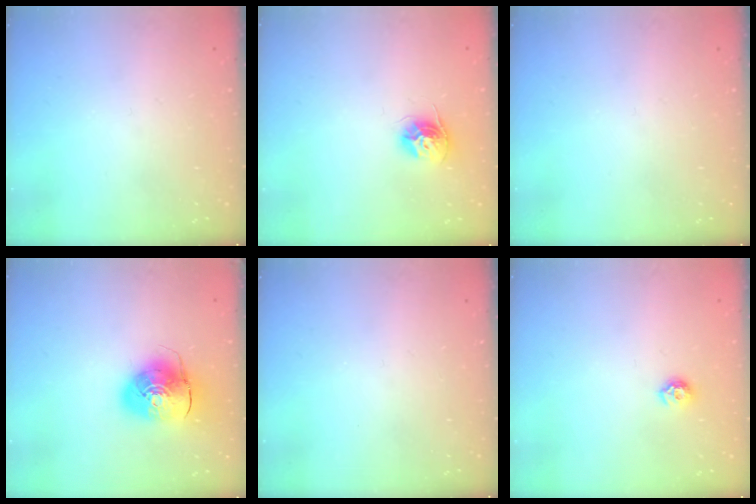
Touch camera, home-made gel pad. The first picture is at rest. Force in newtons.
{"total": 10.6, "press": 10.5, "slide": 0.8}
{"total": 0.0}
{"total": 11.4, "press": 11.3, "slide": 1.8}
{"total": 0.0}
{"total": 6.0, "press": 5.9, "slide": 0.8}